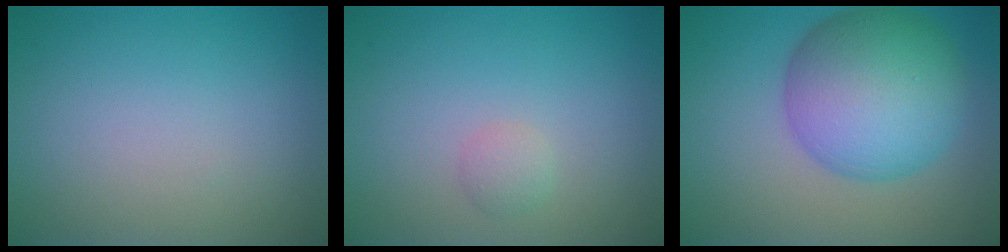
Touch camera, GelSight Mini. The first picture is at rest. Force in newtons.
{"total": 1.0, "press": 1.0, "slide": 0.0}
{"total": 10.3, "press": 10.3, "slide": 0.2}